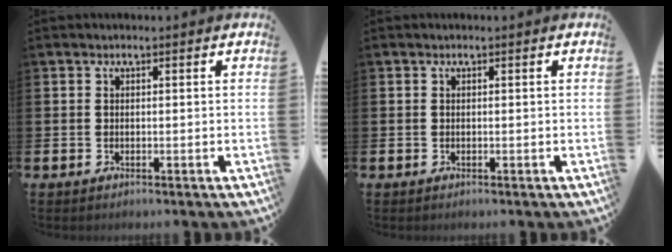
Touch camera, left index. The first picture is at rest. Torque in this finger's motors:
{"motor_torque": [0.00, 0.00, 0.00, 0.00]}